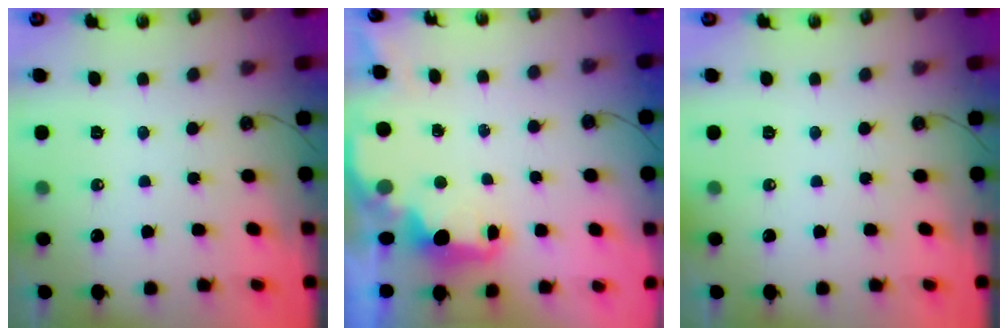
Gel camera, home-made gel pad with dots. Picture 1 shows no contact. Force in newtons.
{"total": 1.9, "press": 1.8, "slide": 0.7}
{"total": 0.0}